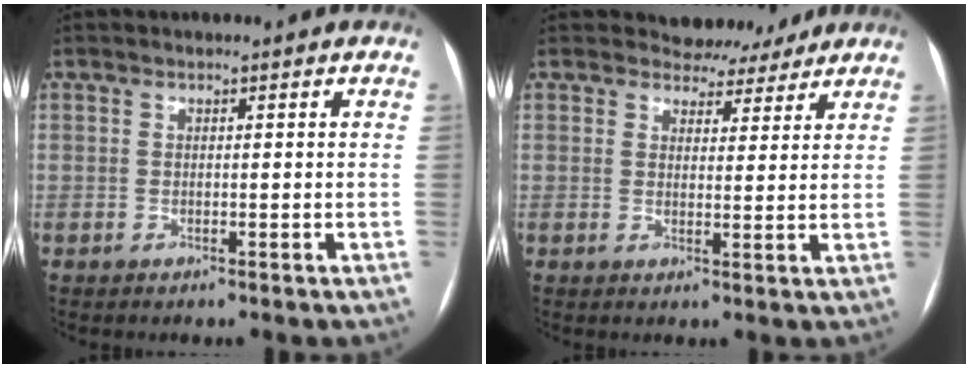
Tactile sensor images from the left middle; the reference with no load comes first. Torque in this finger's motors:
{"motor_torque": [0.04, -0.03, -0.01, -0.01]}